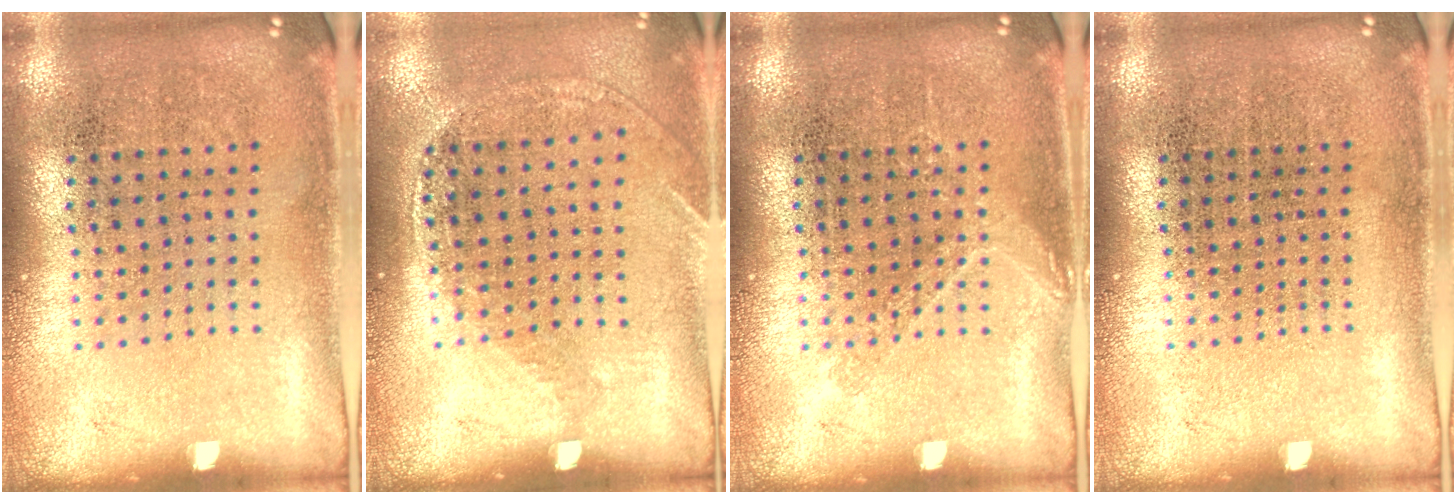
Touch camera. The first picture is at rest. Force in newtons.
{"total": 1.2, "press": 1.1, "slide": 0.5}
{"total": 1.1, "press": 1.1, "slide": 0.3}
{"total": 0.0}